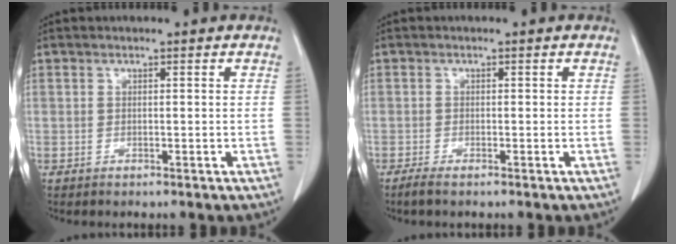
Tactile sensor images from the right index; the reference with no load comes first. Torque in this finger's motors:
{"motor_torque": [-0.01, 0.00, 0.09, 0.02]}